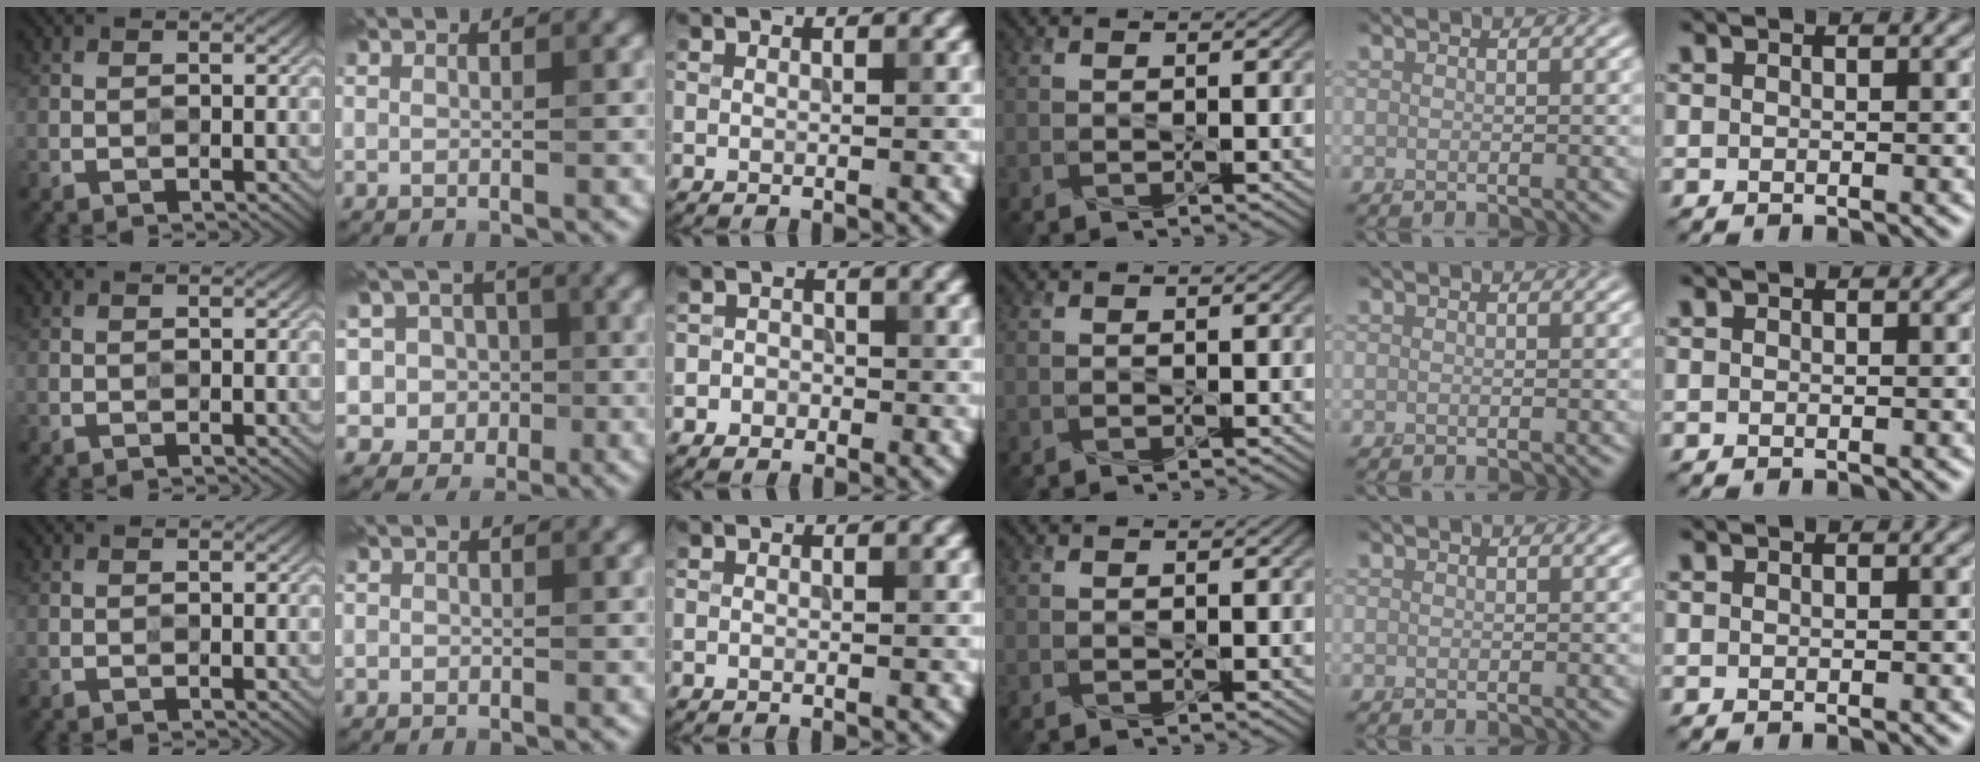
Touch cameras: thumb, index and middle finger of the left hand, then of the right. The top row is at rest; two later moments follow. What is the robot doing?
{"motion": "press", "object": "memory foam"}